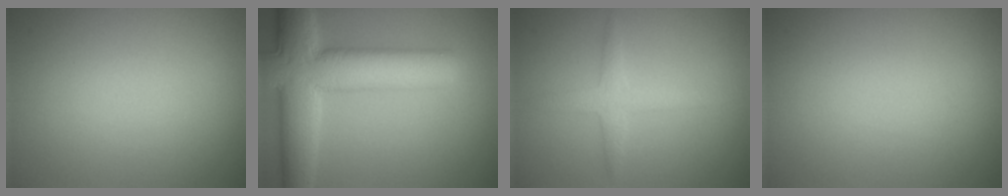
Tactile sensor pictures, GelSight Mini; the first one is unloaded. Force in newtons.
{"total": 10.1, "press": 10.1, "slide": 0.6}
{"total": 2.2, "press": 2.2, "slide": 0.1}
{"total": 0.0}